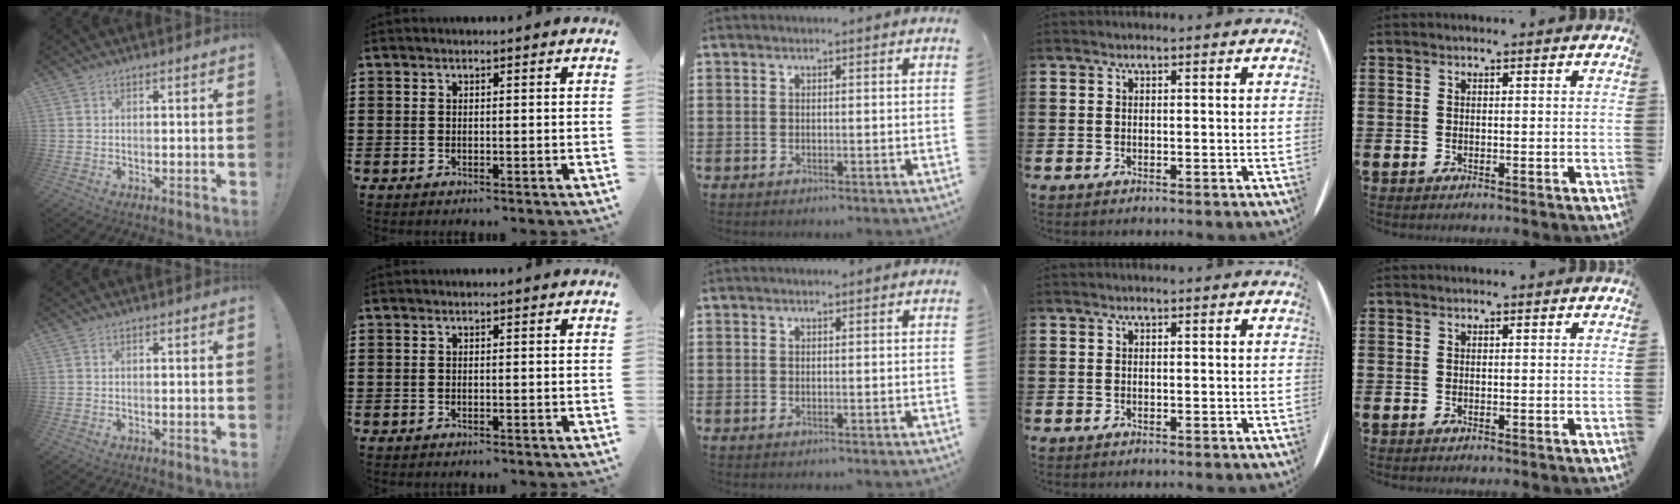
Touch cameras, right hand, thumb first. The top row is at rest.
{}